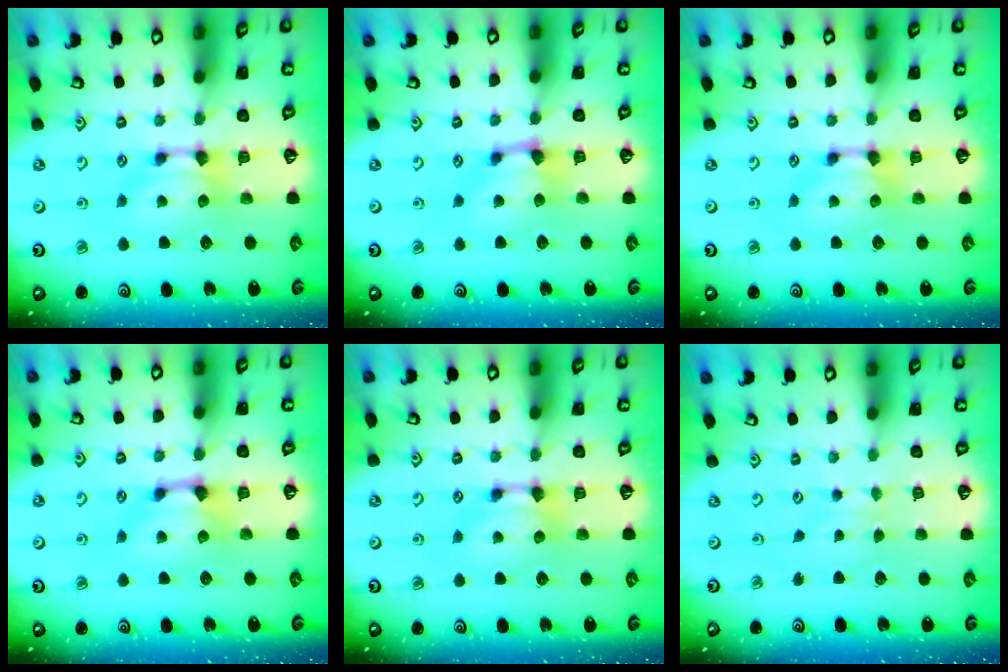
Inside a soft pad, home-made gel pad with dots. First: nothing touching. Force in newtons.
{"total": 2.0, "press": 1.9, "slide": 0.7}
{"total": 0.0}
{"total": 1.0, "press": 0.4, "slide": 1.0}
{"total": 0.0}
{"total": 3.1, "press": 3.1, "slide": 0.1}